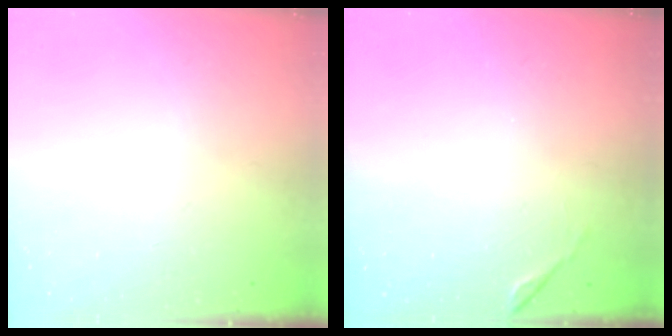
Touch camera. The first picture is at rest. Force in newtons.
{"total": 5.1, "press": 5.1, "slide": 0.2}